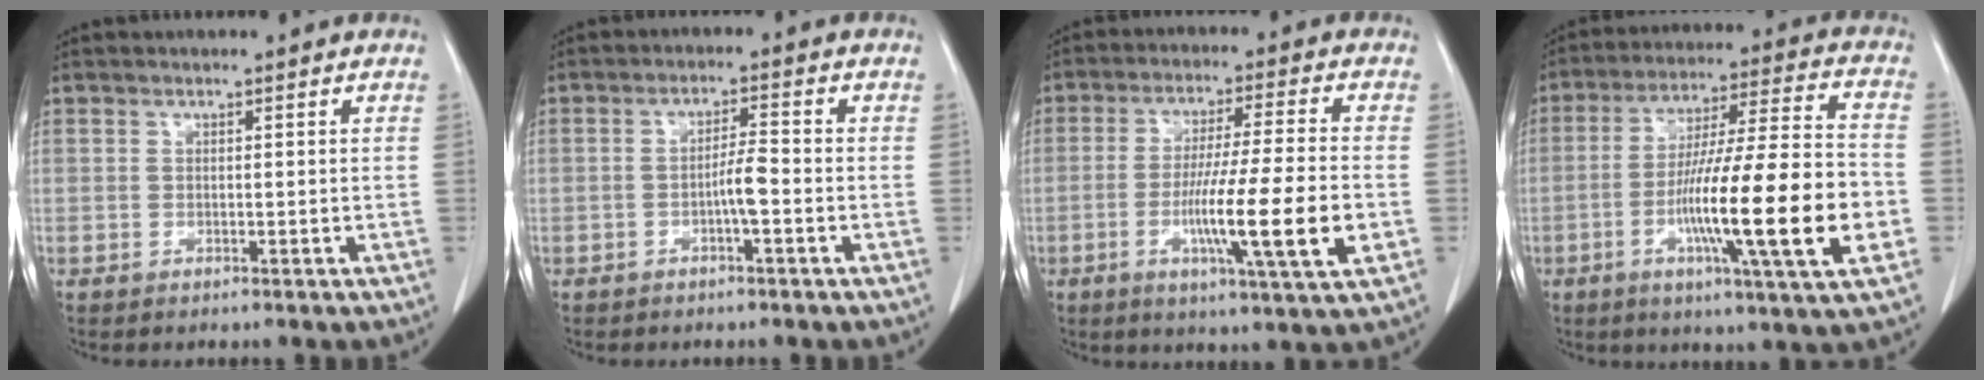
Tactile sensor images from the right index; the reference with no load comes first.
{"total": 3.2, "force": [-1.0, 0.3, 3.1], "torque": [-0.050, 0.006, -0.015]}
{"total": 13.7, "force": [-3.4, -0.3, 13.3], "torque": [-0.232, -0.017, -0.059]}
{"total": 20.5, "force": [-5.2, 0.5, 19.8], "torque": [-0.313, -0.009, -0.083]}